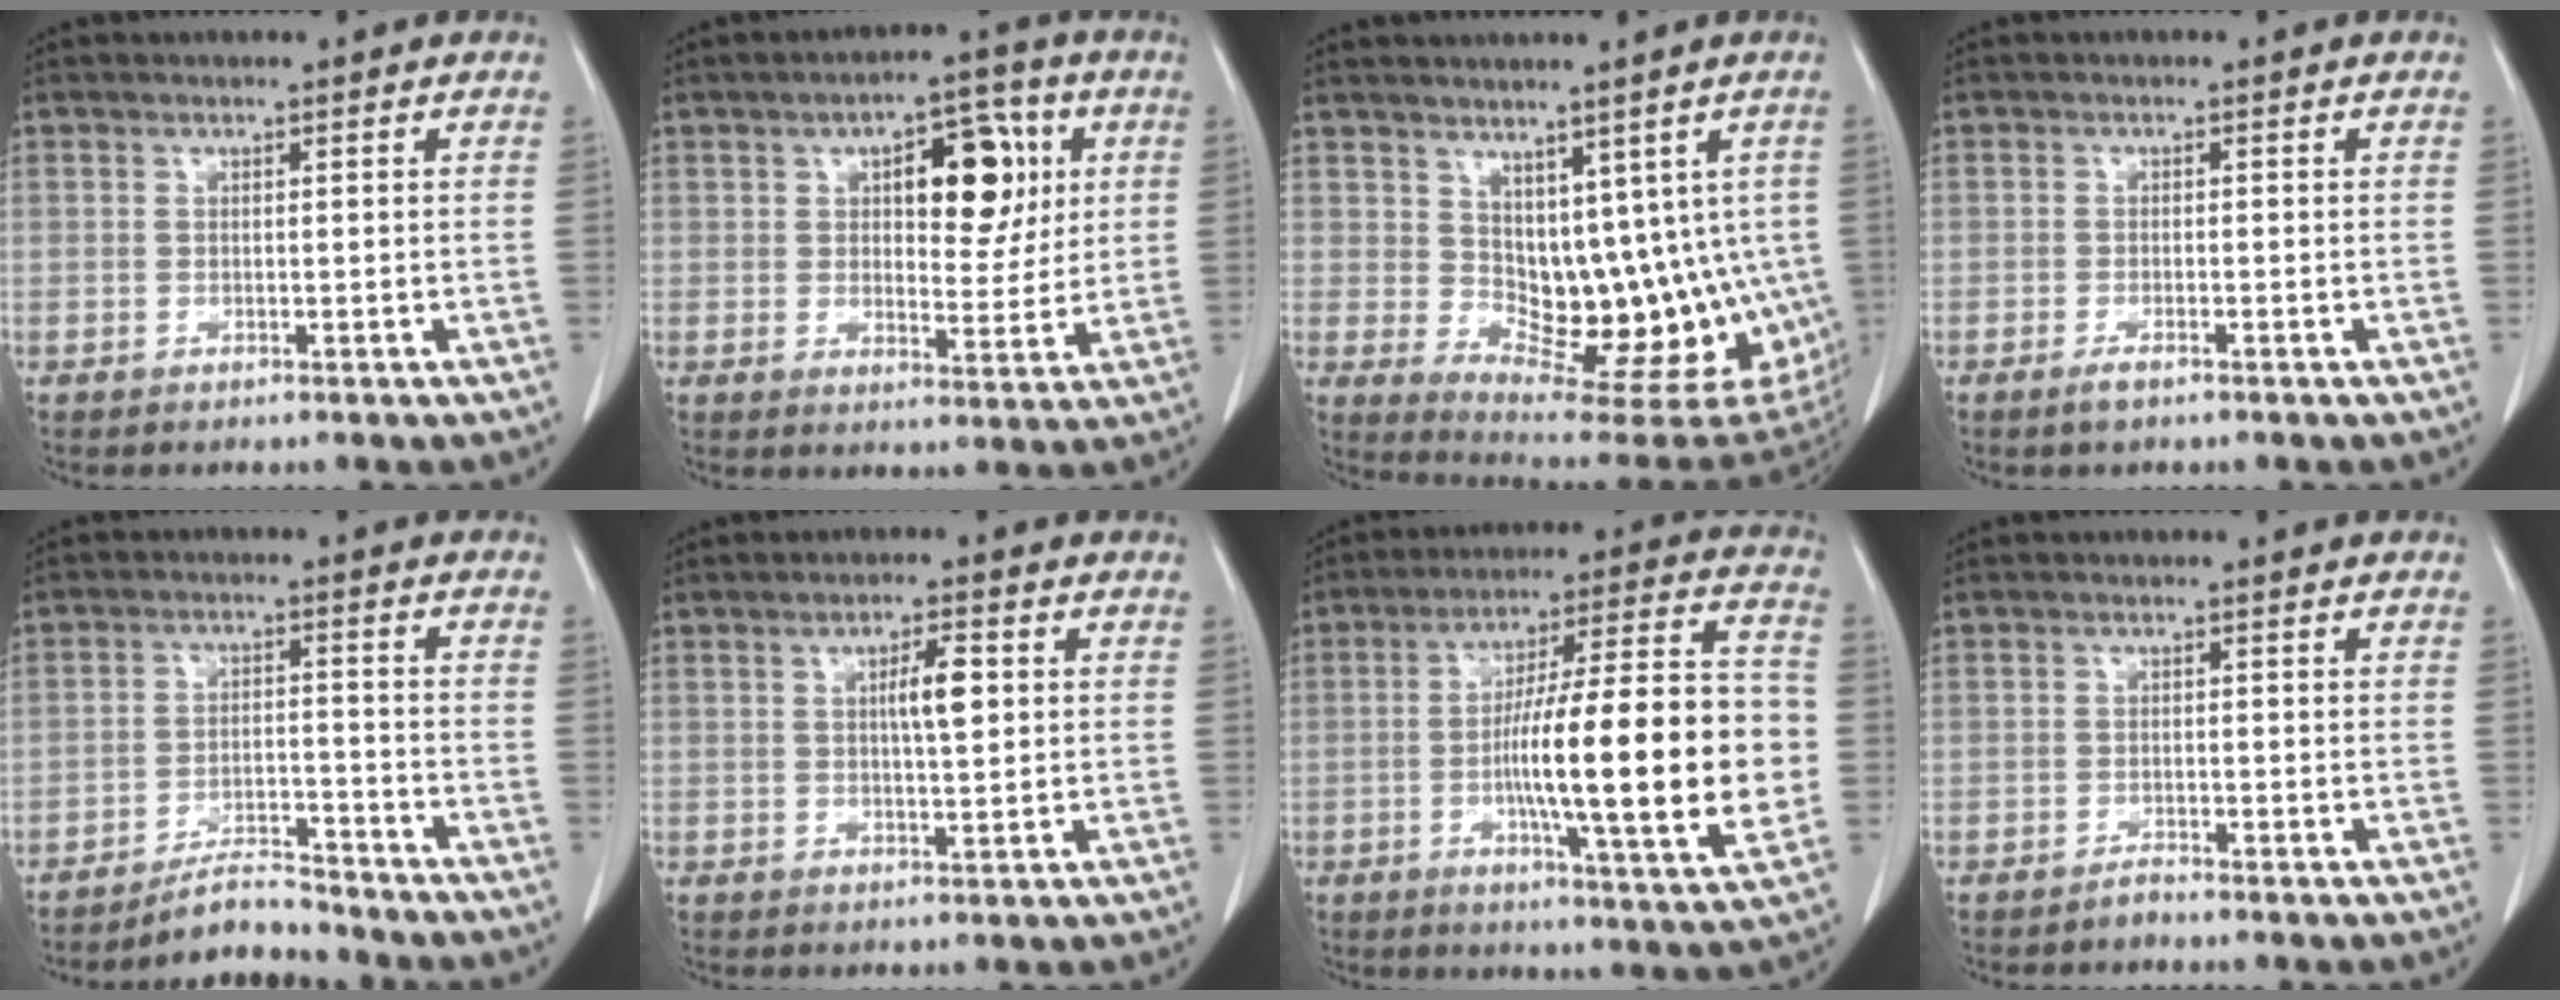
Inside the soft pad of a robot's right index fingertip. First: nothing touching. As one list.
[{"total": 10.3, "force": [3.1, 4.6, 8.7], "torque": [-0.118, 0.022, 0.047]}, {"total": 13.9, "force": [1.6, 8.3, 11.0], "torque": [-0.129, -0.005, 0.048]}, {"total": 1.8, "force": [-1.3, 0.3, 1.1], "torque": [-0.026, -0.002, -0.023]}, {"total": 6.1, "force": [-6.0, 0.8, 0.9], "torque": [-0.016, 0.001, -0.098]}, {"total": 4.6, "force": [0.8, 0.9, 4.4], "torque": [-0.075, 0.003, 0.014]}, {"total": 22.3, "force": [-2.8, 1.9, 22.0], "torque": [-0.314, 0.014, -0.042]}, {"total": 1.1, "force": [-1.1, 0.2, 0.1], "torque": [0.003, 0.000, -0.019]}]